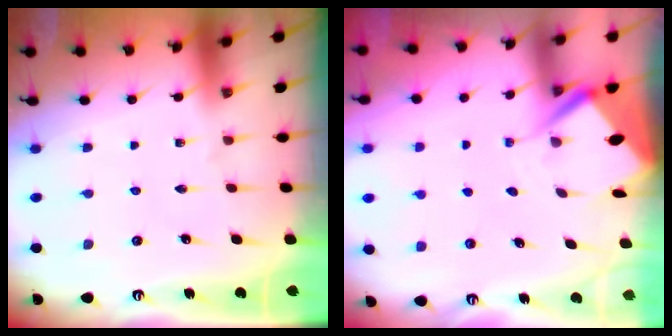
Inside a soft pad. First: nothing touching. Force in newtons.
{"total": 5.5, "press": 5.5, "slide": 0.4}